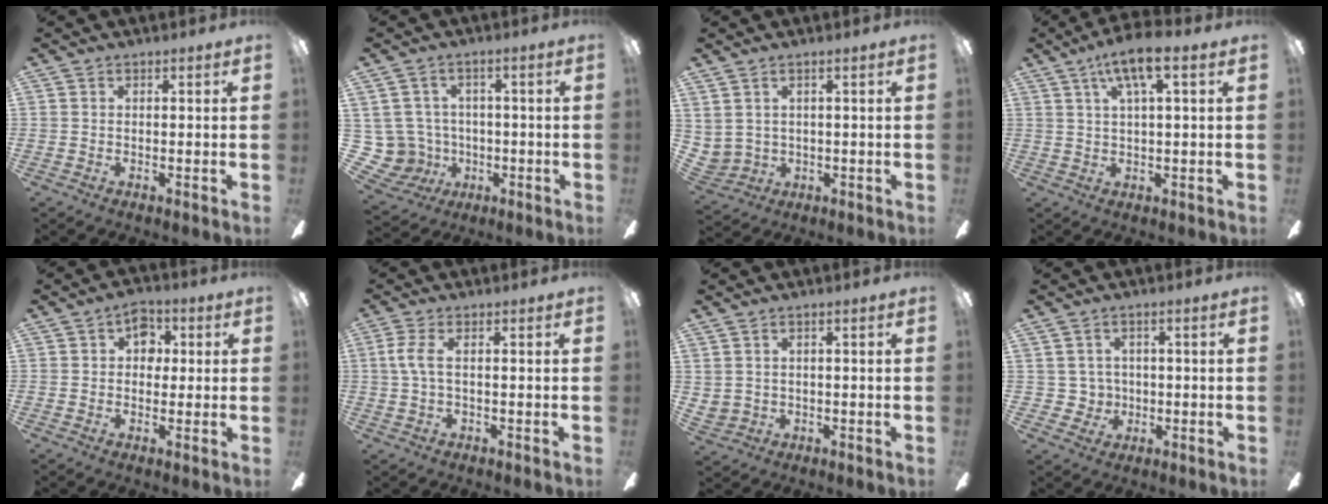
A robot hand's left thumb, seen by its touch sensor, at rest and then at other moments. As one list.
[{"total": 8.1, "force": [0.0, 7.9, 1.6], "torque": [-0.085, 0.000, 0.010]}, {"total": 3.2, "force": [2.2, 2.4, 0.2], "torque": [-0.017, -0.010, 0.042]}, {"total": 8.1, "force": [4.1, 1.9, 6.7], "torque": [-0.116, -0.008, 0.069]}, {"total": 5.9, "force": [1.6, 4.5, 3.4], "torque": [-0.034, 0.004, 0.022]}, {"total": 4.5, "force": [0.3, 1.5, 4.2], "torque": [-0.095, 0.000, 0.001]}, {"total": 1.9, "force": [1.2, 1.4, 0.3], "torque": [-0.009, -0.001, 0.022]}, {"total": 3.9, "force": [0.8, 3.8, 0.1], "torque": [-0.010, 0.003, 0.015]}]